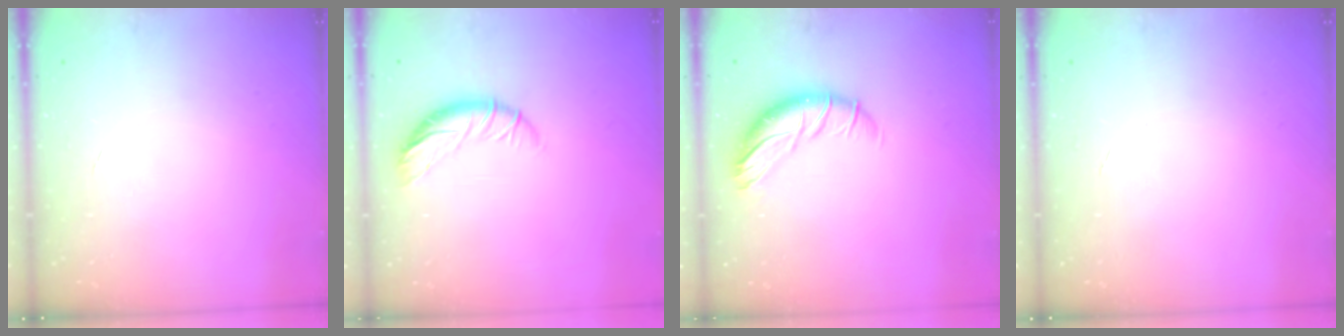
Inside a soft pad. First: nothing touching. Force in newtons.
{"total": 9.1, "press": 9.0, "slide": 1.6}
{"total": 10.9, "press": 10.6, "slide": 2.6}
{"total": 0.0}